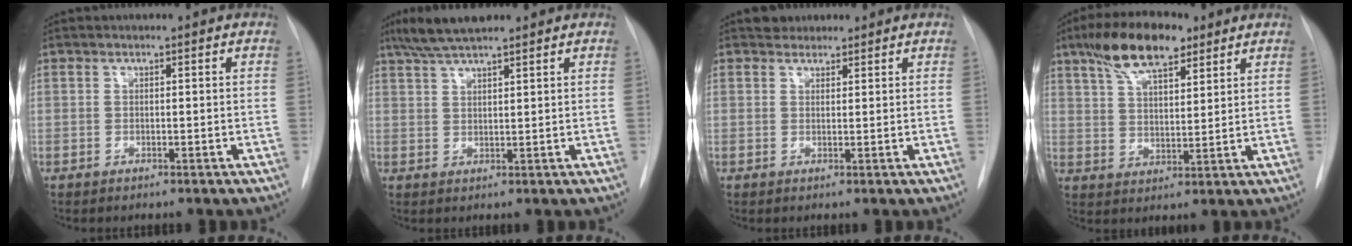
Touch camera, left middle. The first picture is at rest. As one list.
[{"total": 6.3, "force": [5.2, 0.7, 3.6], "torque": [-0.072, 0.019, 0.095]}, {"total": 2.1, "force": [1.7, 1.2, 0.1], "torque": [0.000, 0.007, 0.025]}, {"total": 11.1, "force": [7.3, 3.7, 7.5], "torque": [-0.142, 0.018, 0.133]}]